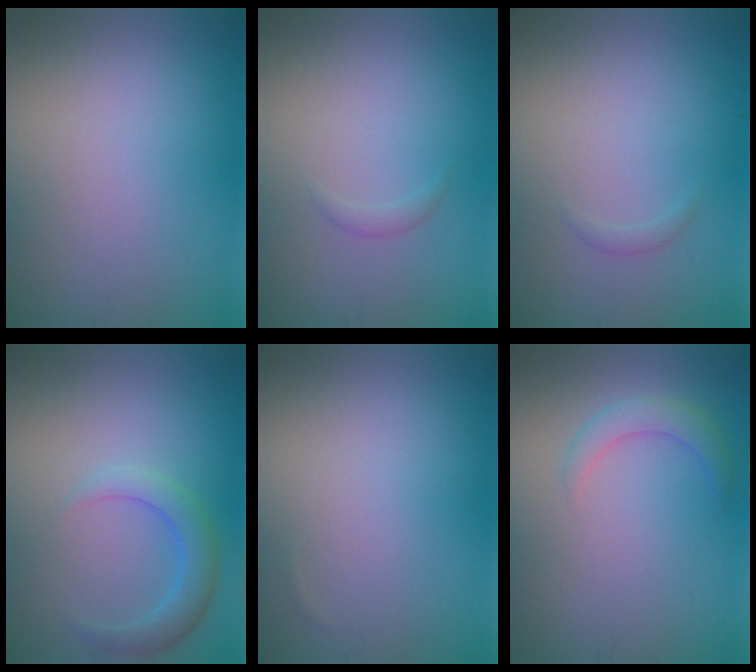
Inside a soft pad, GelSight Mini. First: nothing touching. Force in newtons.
{"total": 0.7, "press": 0.7, "slide": 0.1}
{"total": 0.6, "press": 0.6, "slide": 0.1}
{"total": 2.9, "press": 2.9, "slide": 0.1}
{"total": 0.0}
{"total": 2.0, "press": 2.0, "slide": 0.1}